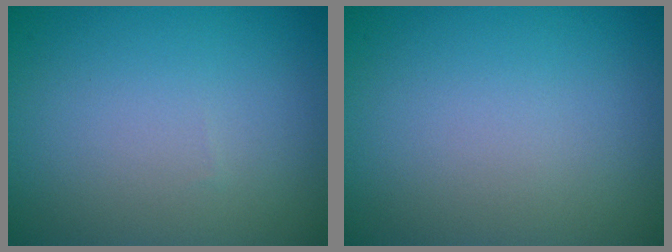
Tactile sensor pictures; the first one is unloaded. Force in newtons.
{"total": 0.0}